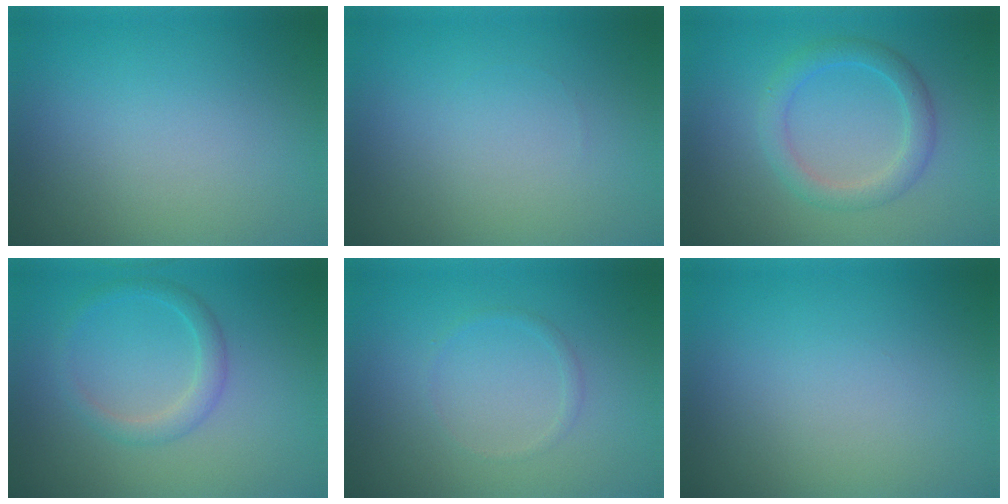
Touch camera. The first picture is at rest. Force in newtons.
{"total": 0.0}
{"total": 2.7, "press": 2.7, "slide": 0.1}
{"total": 2.0, "press": 2.0, "slide": 0.2}
{"total": 0.7, "press": 0.7, "slide": 0.0}
{"total": 0.0}